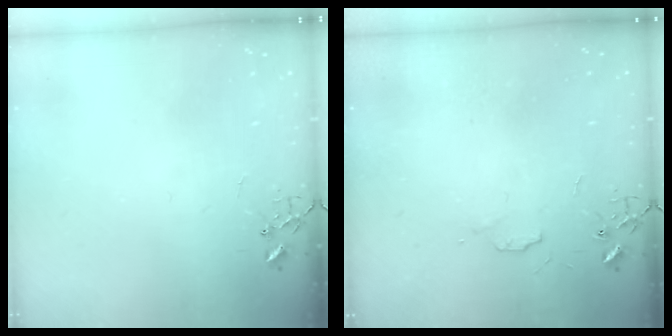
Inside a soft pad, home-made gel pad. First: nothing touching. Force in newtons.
{"total": 4.7, "press": 4.6, "slide": 0.7}